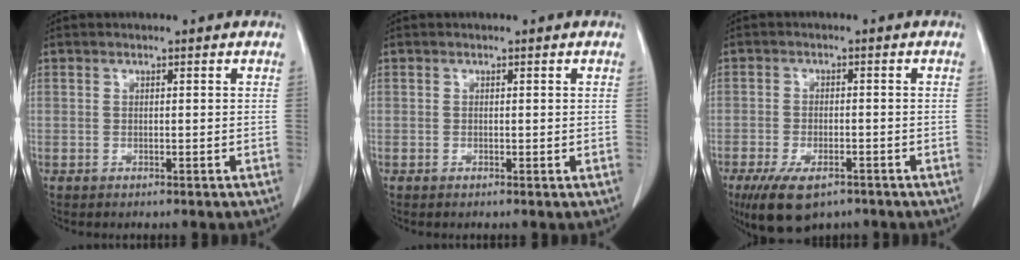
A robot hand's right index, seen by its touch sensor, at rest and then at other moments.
{"total": 0.0}
{"total": 8.0, "force": [-5.2, 3.5, 5.0], "torque": [-0.088, -0.010, -0.085]}